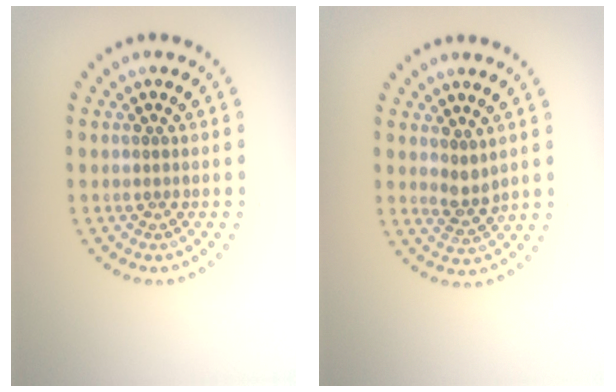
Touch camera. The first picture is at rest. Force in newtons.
{"total": 1.8, "press": 1.5, "slide": 1.0}